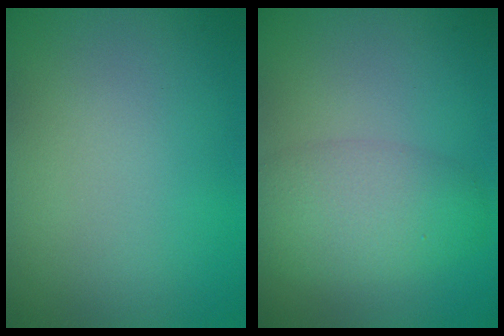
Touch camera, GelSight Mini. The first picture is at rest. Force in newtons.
{"total": 4.8, "press": 4.8, "slide": 0.2}